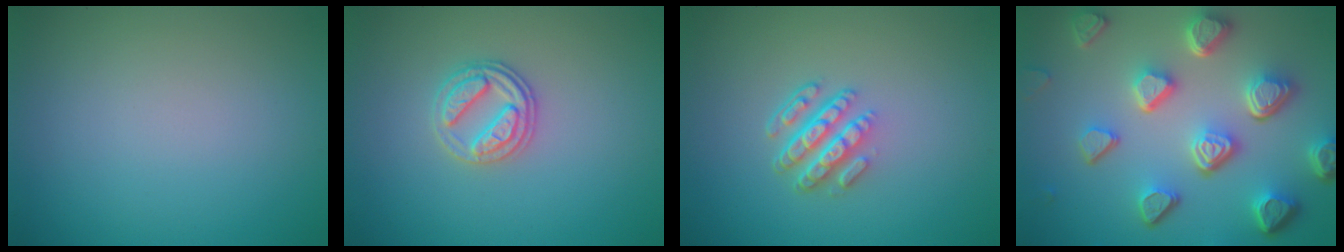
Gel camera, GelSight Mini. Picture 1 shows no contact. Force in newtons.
{"total": 2.6, "press": 2.6, "slide": 0.6}
{"total": 4.4, "press": 3.1, "slide": 3.1}
{"total": 7.6, "press": 5.5, "slide": 5.1}